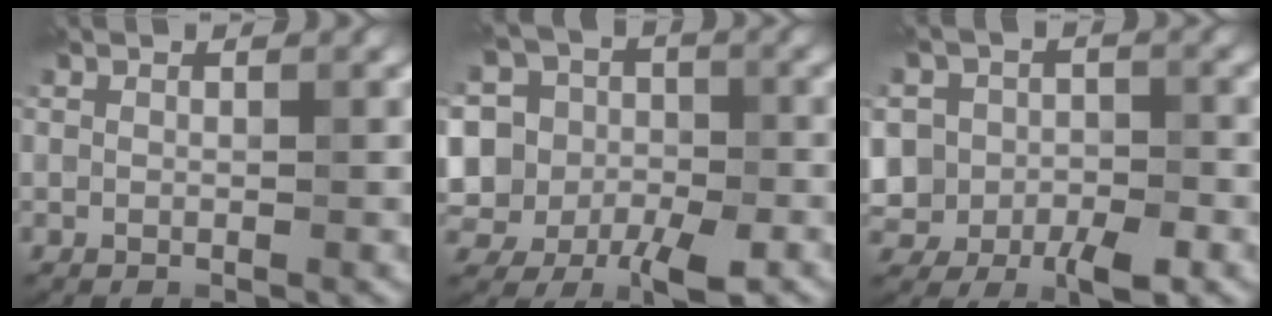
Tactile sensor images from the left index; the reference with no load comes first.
{"total": 11.7, "force": [-2.2, 10.4, 4.9], "torque": [-0.125, 0.018, -0.066]}
{"total": 6.5, "force": [-2.0, 5.5, 2.9], "torque": [-0.042, -0.001, -0.058]}